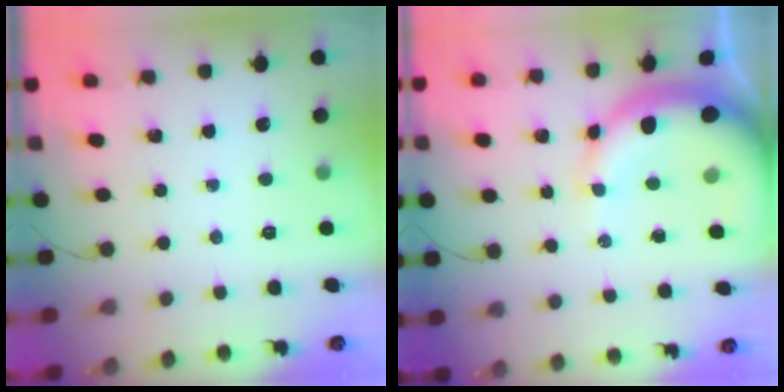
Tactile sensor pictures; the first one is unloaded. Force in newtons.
{"total": 13.4, "press": 13.2, "slide": 2.8}